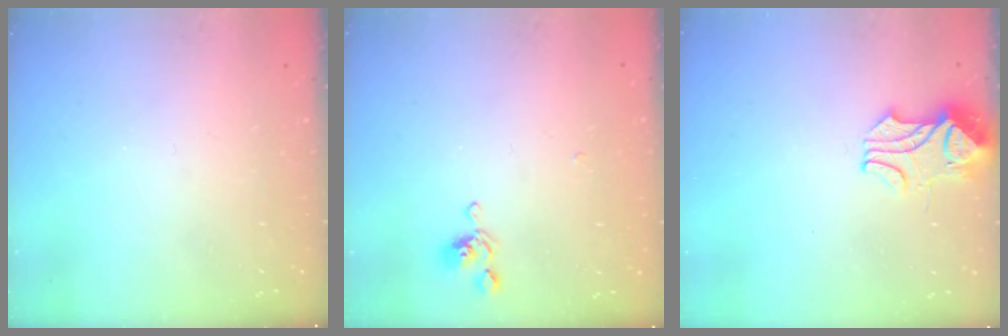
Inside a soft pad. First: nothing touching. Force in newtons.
{"total": 4.9, "press": 4.8, "slide": 0.3}
{"total": 2.1, "press": 1.9, "slide": 0.9}